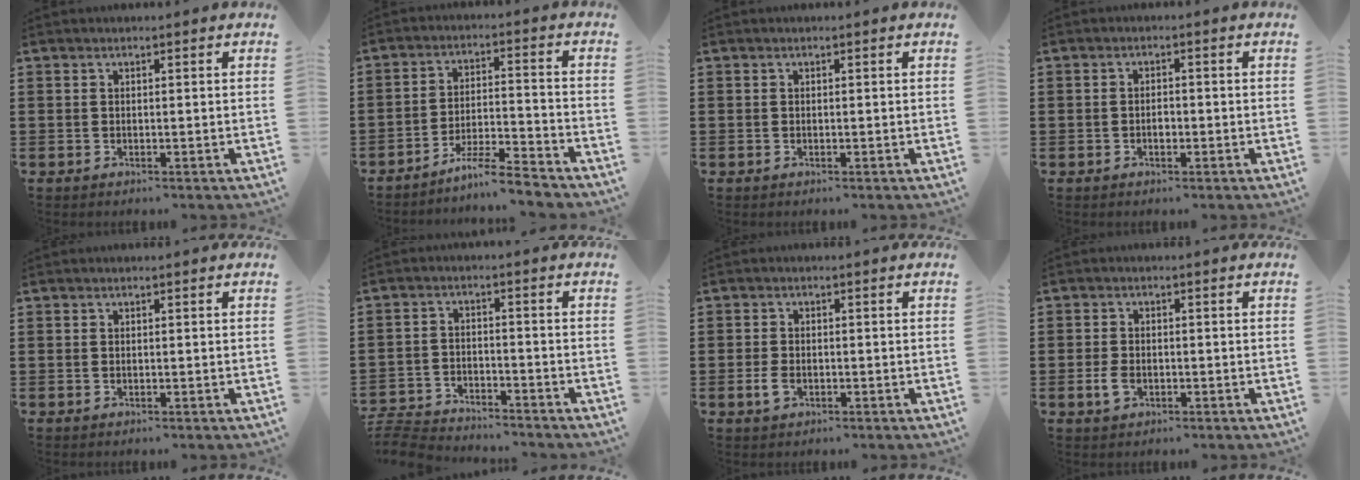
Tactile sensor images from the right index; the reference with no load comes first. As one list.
[{"total": 6.3, "force": [-5.8, -0.1, 2.4], "torque": [-0.047, -0.003, -0.110]}, {"total": 0.0}, {"total": 1.7, "force": [-0.5, 0.9, 1.4], "torque": [-0.028, 0.002, -0.009]}, {"total": 0.0}, {"total": 4.9, "force": [-4.8, 0.6, 0.5], "torque": [-0.029, 0.000, -0.105]}, {"total": 2.3, "force": [-0.9, 1.5, 1.6], "torque": [-0.045, -0.006, -0.019]}, {"total": 2.6, "force": [-0.9, 1.7, 1.7], "torque": [-0.047, -0.005, -0.020]}]